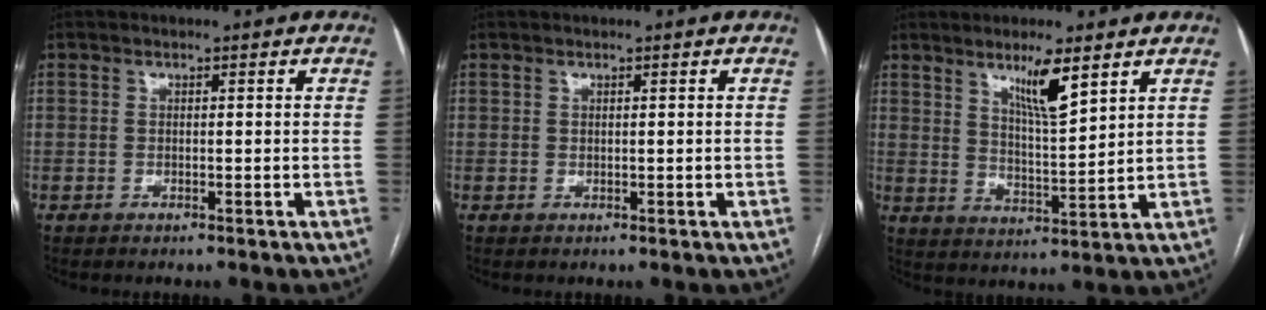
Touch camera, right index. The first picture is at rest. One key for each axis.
{"total": 0.0}
{"total": 7.4, "fx": 4.6, "fy": 0.7, "fz": 5.7, "tx": -0.104, "ty": -0.012, "tz": 0.083}